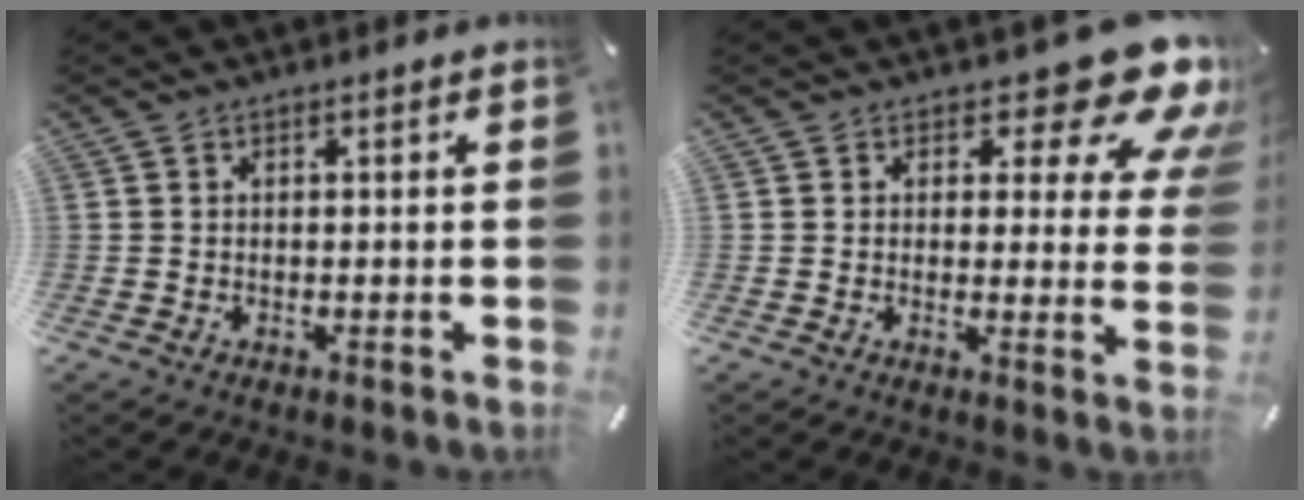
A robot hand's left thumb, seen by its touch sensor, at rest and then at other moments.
{"total": 14.1, "force": [8.6, 5.9, 9.5], "torque": [-0.114, -0.065, 0.141]}